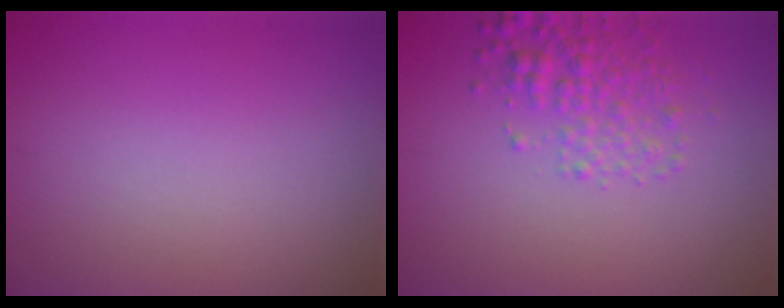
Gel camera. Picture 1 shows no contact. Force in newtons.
{"total": 2.6, "press": 2.6, "slide": 0.1}